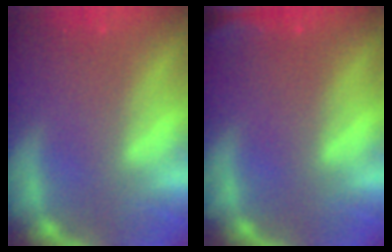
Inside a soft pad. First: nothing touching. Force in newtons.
{"total": 2.9}